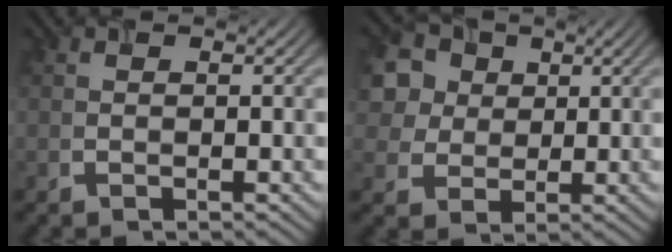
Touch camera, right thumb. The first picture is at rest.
{"total": 7.3, "force": [2.7, 6.2, 2.6], "torque": [-0.110, 0.017, 0.045]}